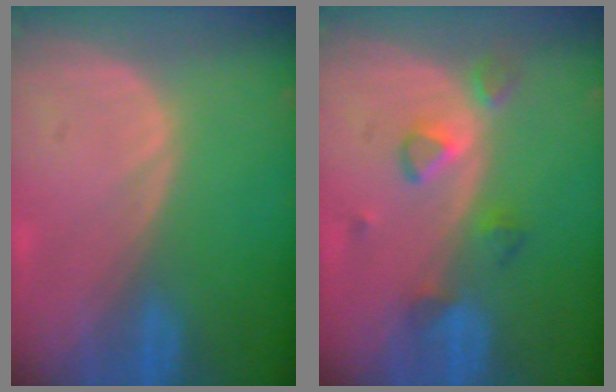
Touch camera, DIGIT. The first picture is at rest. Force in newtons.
{"total": 4.1, "press": 4.0, "slide": 0.9}